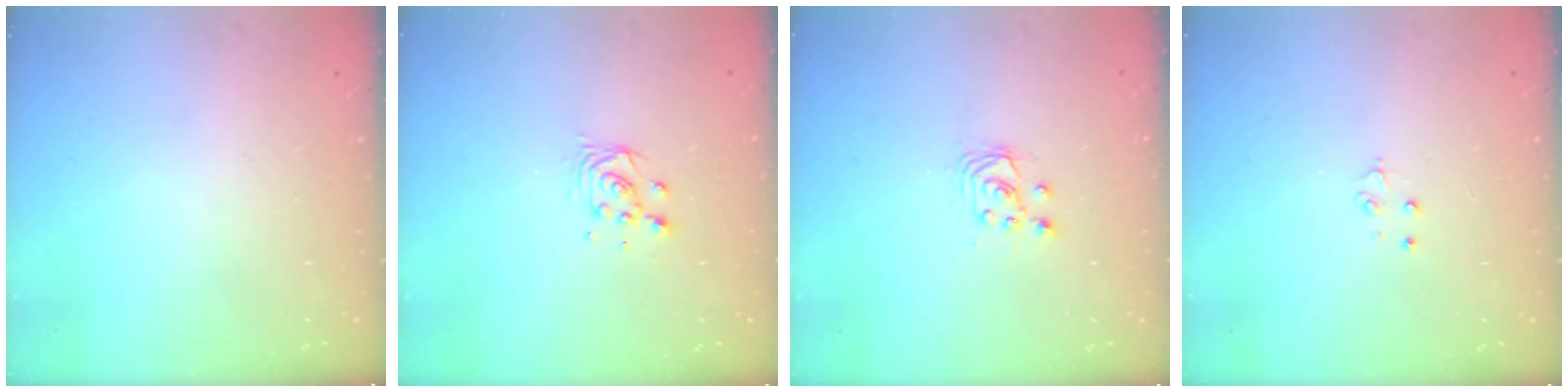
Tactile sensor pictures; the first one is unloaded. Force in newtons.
{"total": 4.0, "press": 4.0, "slide": 0.2}
{"total": 2.9, "press": 2.9, "slide": 0.2}
{"total": 2.8, "press": 2.8, "slide": 0.3}